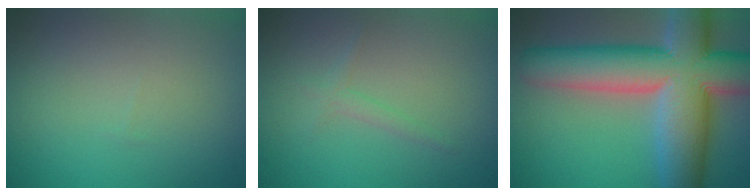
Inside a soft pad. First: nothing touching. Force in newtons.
{"total": 1.0, "press": 1.0, "slide": 0.1}
{"total": 13.8, "press": 13.7, "slide": 0.9}